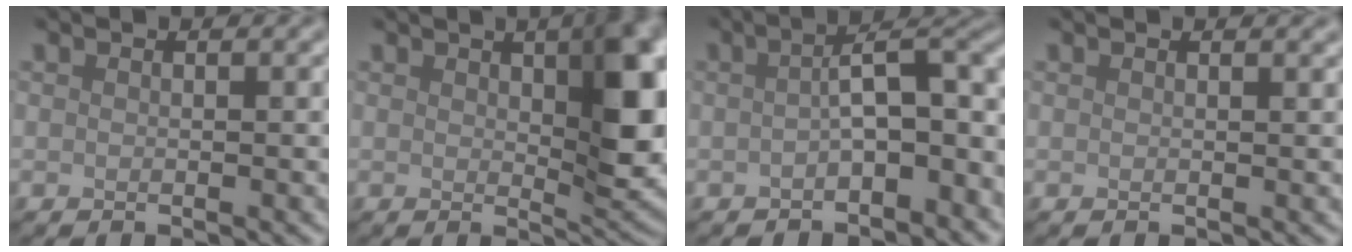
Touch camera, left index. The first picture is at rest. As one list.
[{"total": 9.0, "force": [2.0, 3.1, 8.3], "torque": [-0.100, 0.001, 0.035]}, {"total": 5.9, "force": [-1.0, 2.3, 5.3], "torque": [-0.067, 0.014, -0.022]}, {"total": 1.0, "force": [0.8, 0.4, 0.5], "torque": [-0.004, -0.001, 0.000]}]